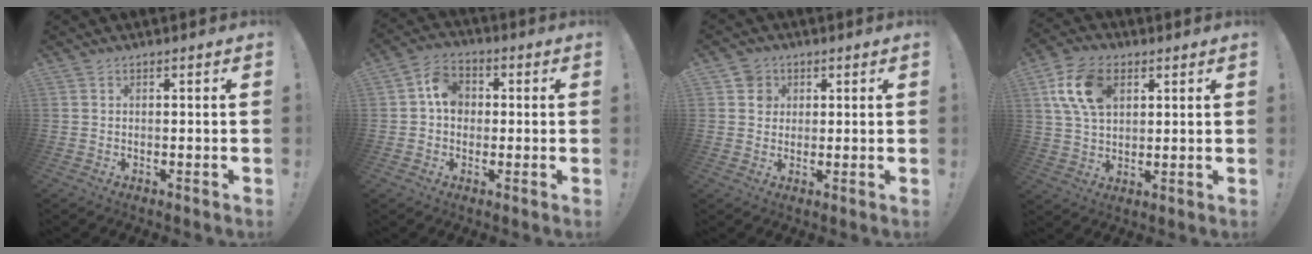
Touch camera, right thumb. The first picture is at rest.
{"total": 7.9, "force": [1.0, 6.5, 4.5], "torque": [-0.071, 0.017, 0.021]}
{"total": 4.6, "force": [1.5, 4.3, 1.0], "torque": [-0.013, 0.002, 0.026]}
{"total": 14.2, "force": [4.8, 9.3, 9.6], "torque": [-0.173, 0.005, 0.094]}